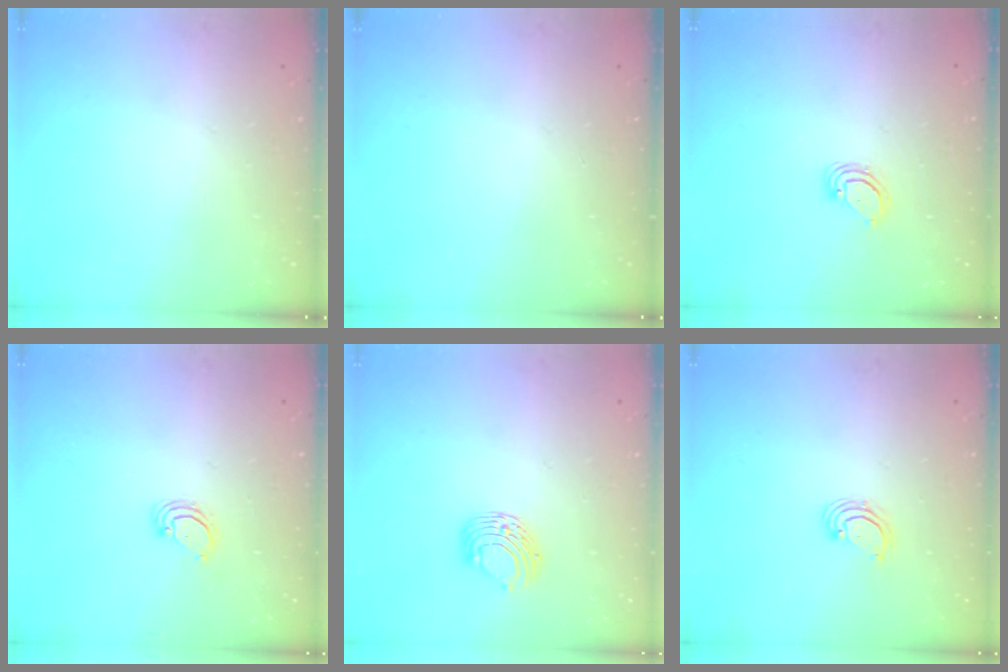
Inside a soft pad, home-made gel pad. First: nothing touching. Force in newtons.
{"total": 0.0}
{"total": 2.9, "press": 2.9, "slide": 0.2}
{"total": 2.9, "press": 2.9, "slide": 0.3}
{"total": 8.2, "press": 8.2, "slide": 0.8}
{"total": 2.8, "press": 2.8, "slide": 0.3}